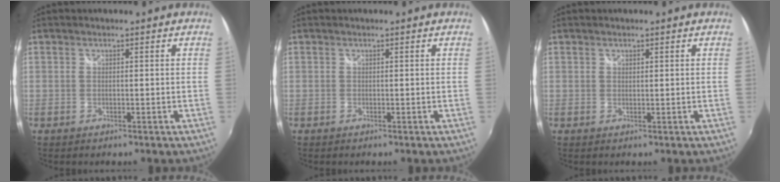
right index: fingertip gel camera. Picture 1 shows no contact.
{"total": 0.0}
{"total": 0.5, "force": [0.4, 0.3, 0.1], "torque": [-0.001, 0.000, 0.007]}